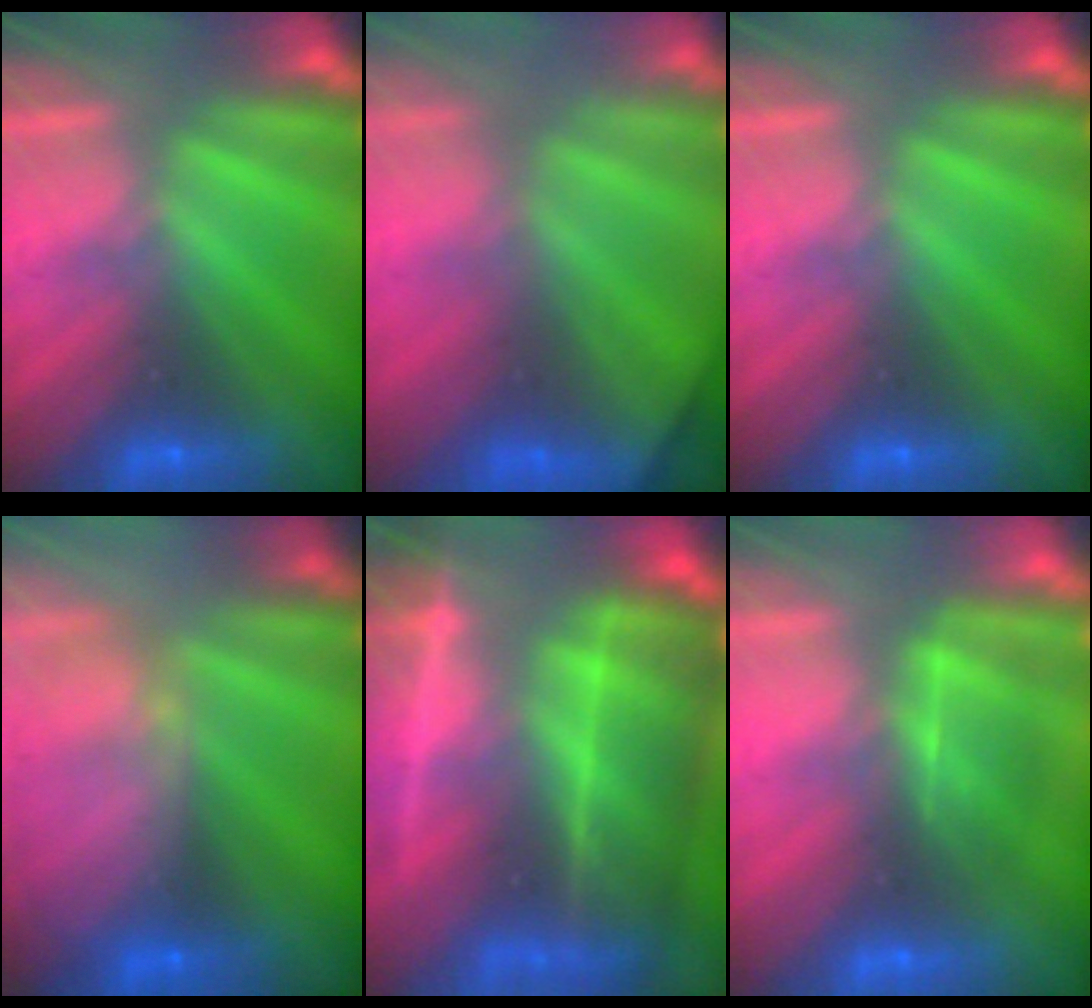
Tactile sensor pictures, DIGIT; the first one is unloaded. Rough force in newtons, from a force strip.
{"total": 8.1}
{"total": 0.0}
{"total": 7.9}
{"total": 5.8}
{"total": 4.9}